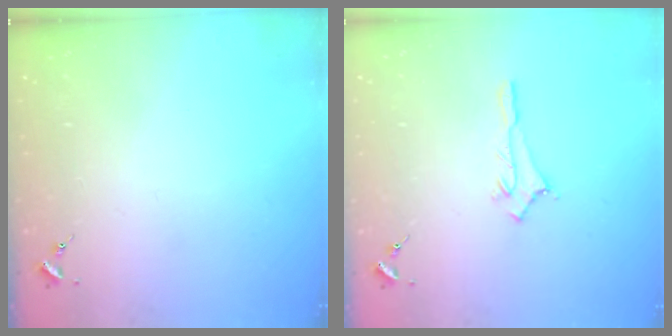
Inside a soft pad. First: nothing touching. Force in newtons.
{"total": 2.9, "press": 2.9, "slide": 0.2}